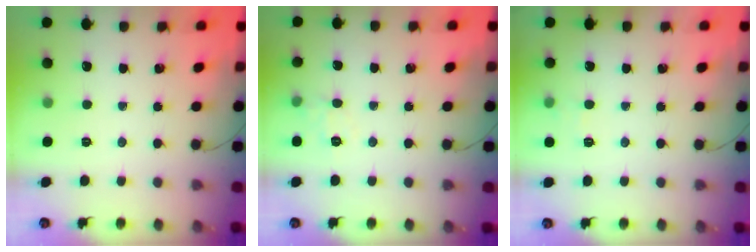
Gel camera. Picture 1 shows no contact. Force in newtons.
{"total": 6.7, "press": 6.5, "slide": 1.5}
{"total": 5.7, "press": 5.5, "slide": 1.7}